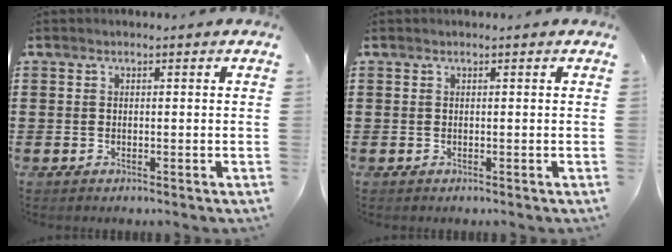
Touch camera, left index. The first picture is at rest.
{"total": 0.0}